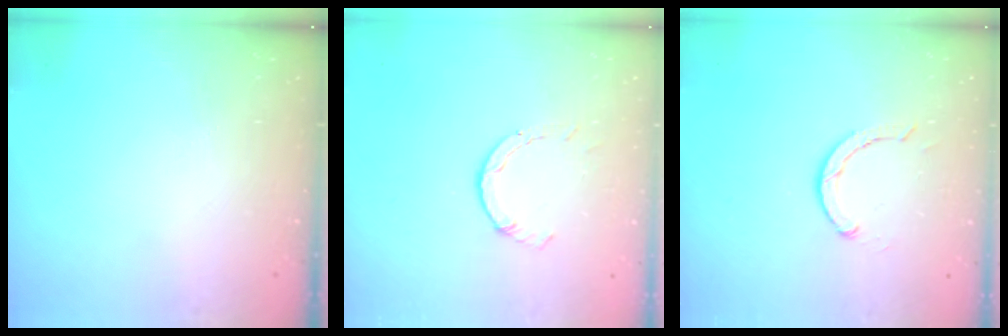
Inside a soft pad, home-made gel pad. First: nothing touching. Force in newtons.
{"total": 2.6, "press": 2.5, "slide": 0.3}
{"total": 2.9, "press": 2.9, "slide": 0.4}